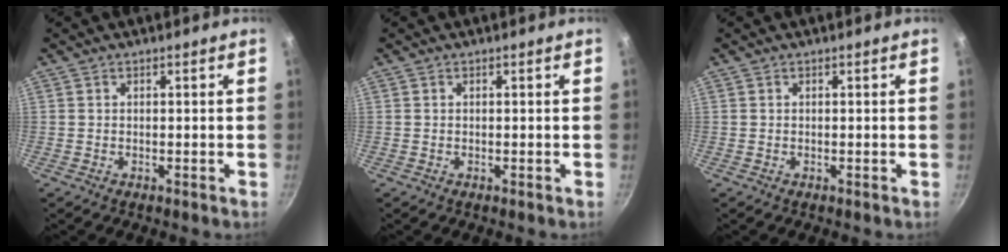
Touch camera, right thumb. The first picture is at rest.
{"total": 0.0}
{"total": 0.0}